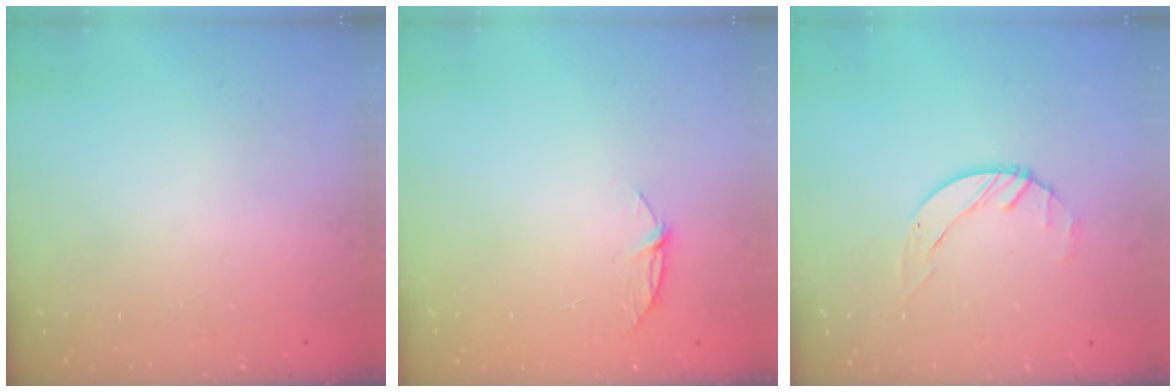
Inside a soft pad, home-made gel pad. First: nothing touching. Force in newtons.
{"total": 4.9, "press": 4.8, "slide": 0.6}
{"total": 1.4, "press": 1.4, "slide": 0.2}